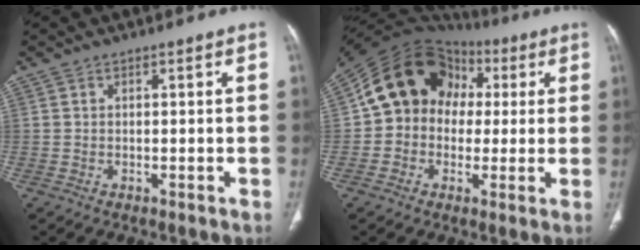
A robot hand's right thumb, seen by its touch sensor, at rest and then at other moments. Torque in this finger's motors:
{"motor_torque": [0.68, 3.00, 1.30, -0.23, 0.16]}